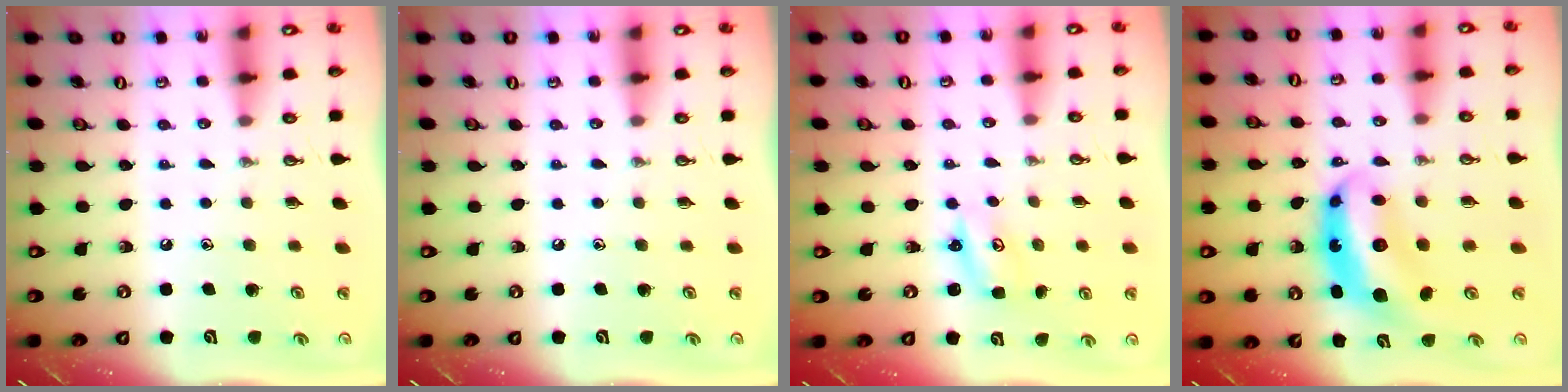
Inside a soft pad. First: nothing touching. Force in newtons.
{"total": 0.0}
{"total": 2.6, "press": 2.5, "slide": 0.3}
{"total": 8.4, "press": 8.3, "slide": 0.9}